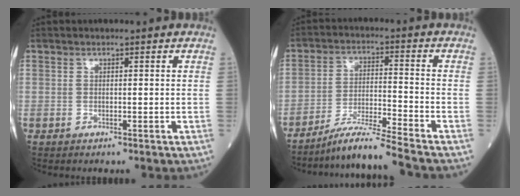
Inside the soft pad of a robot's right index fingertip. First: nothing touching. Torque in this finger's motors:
{"motor_torque": [-0.19, -0.44, 0.03, 0.01]}